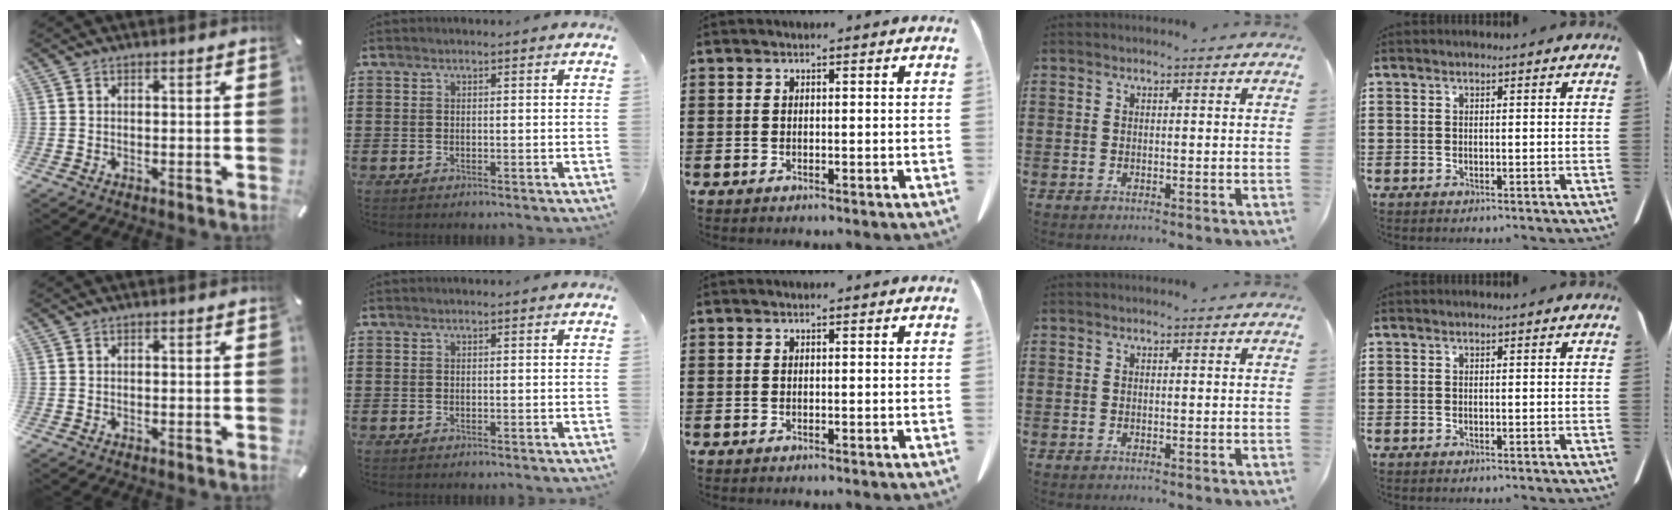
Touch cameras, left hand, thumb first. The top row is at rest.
{}